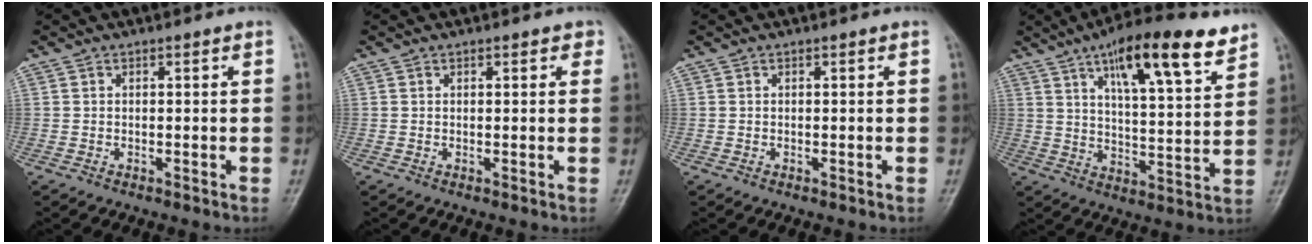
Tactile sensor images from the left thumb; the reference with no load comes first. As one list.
[{"total": 1.6, "force": [0.9, 0.9, 1.0], "torque": [-0.002, 0.000, 0.007]}, {"total": 0.0}, {"total": 17.6, "force": [10.6, 4.9, 13.2], "torque": [-0.180, -0.040, 0.167]}]